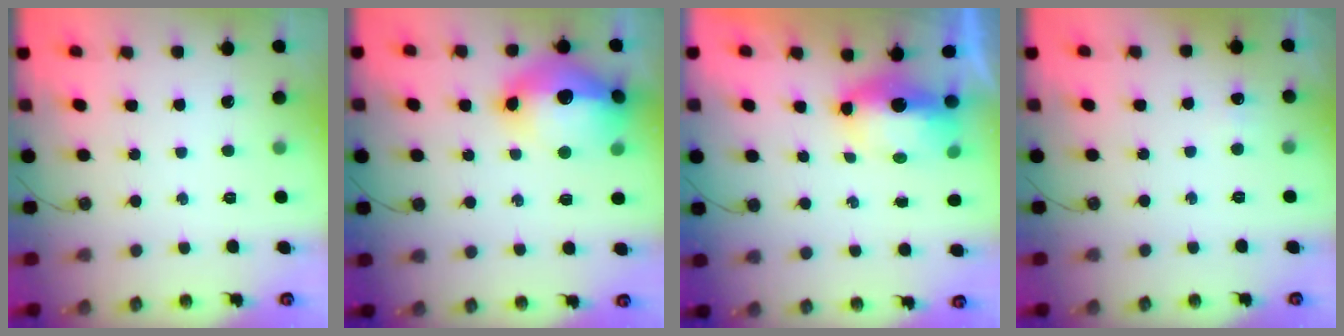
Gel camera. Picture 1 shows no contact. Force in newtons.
{"total": 19.1, "press": 19.0, "slide": 1.7}
{"total": 9.0, "press": 8.1, "slide": 3.9}
{"total": 3.9, "press": 3.9, "slide": 0.2}